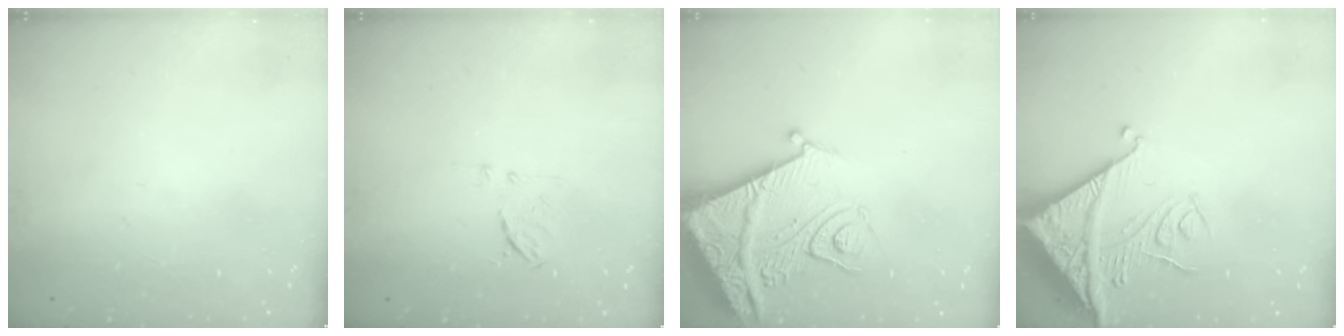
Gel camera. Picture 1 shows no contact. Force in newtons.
{"total": 5.8, "press": 5.7, "slide": 1.1}
{"total": 14.0, "press": 13.9, "slide": 1.8}
{"total": 17.1, "press": 17.0, "slide": 1.6}